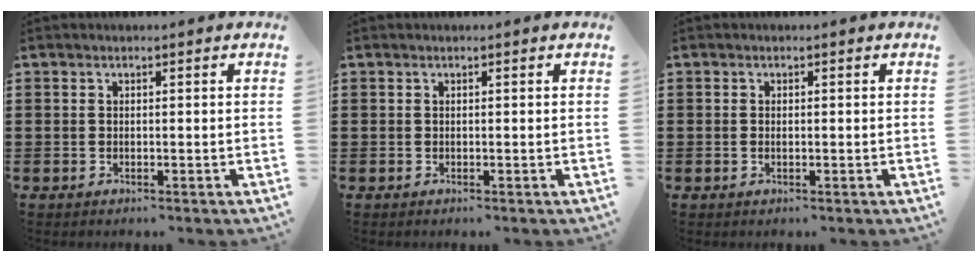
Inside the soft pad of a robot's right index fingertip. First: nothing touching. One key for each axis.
{"total": 0.0}
{"total": 0.6, "fx": -0.1, "fy": 0.3, "fz": 0.5, "tx": -0.011, "ty": -0.001, "tz": -0.001}